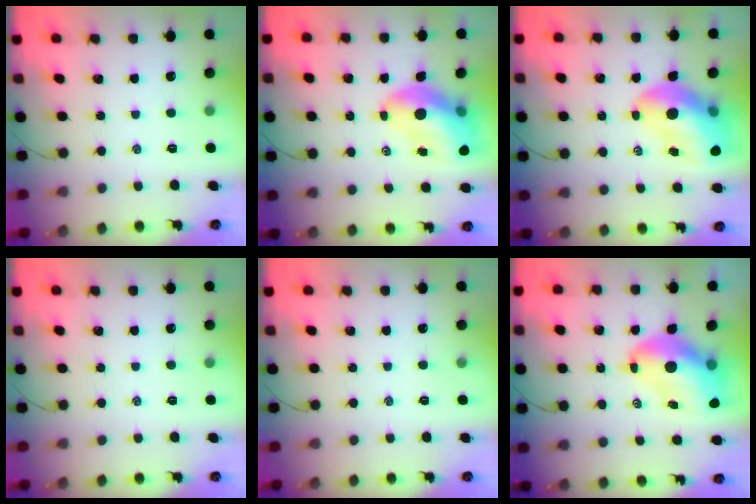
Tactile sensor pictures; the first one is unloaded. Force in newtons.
{"total": 12.6, "press": 12.0, "slide": 3.9}
{"total": 15.6, "press": 14.9, "slide": 4.6}
{"total": 0.0}
{"total": 0.0}
{"total": 12.1, "press": 11.7, "slide": 3.2}